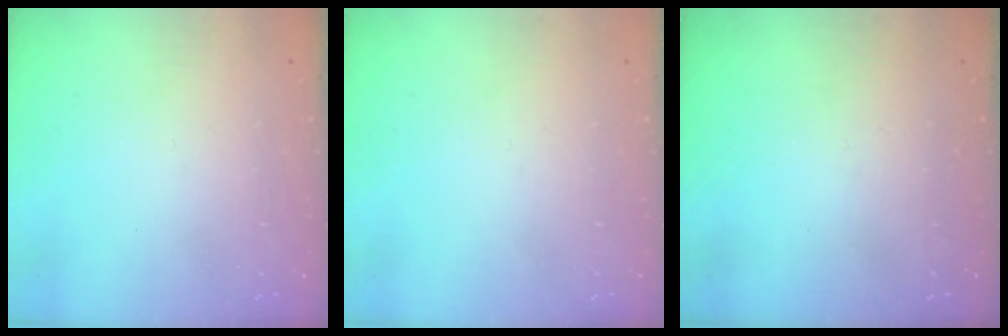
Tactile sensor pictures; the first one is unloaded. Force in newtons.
{"total": 0.0}
{"total": 0.0}